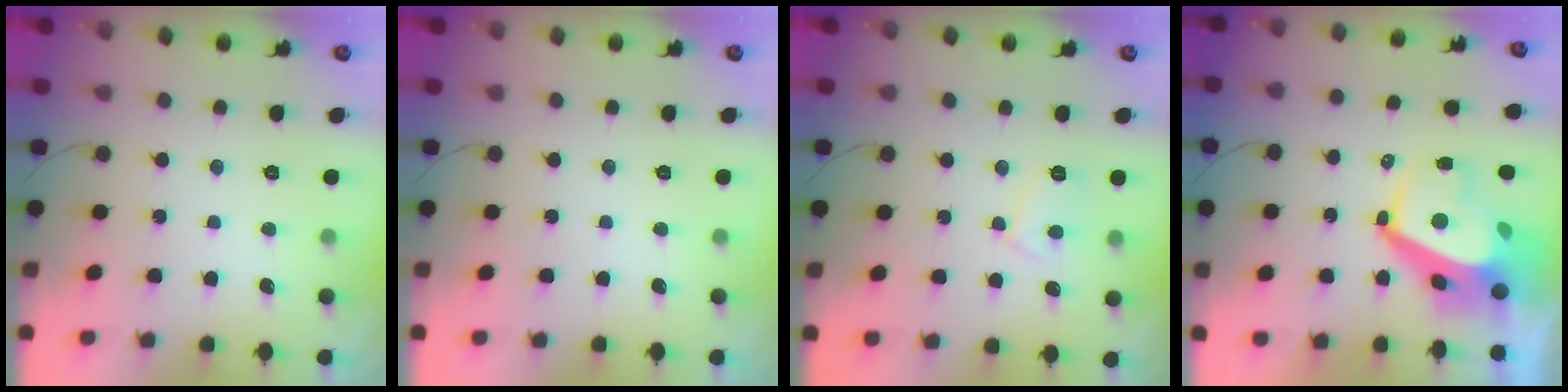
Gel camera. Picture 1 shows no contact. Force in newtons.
{"total": 0.0}
{"total": 5.6, "press": 5.6, "slide": 0.5}
{"total": 10.1, "press": 10.0, "slide": 1.4}